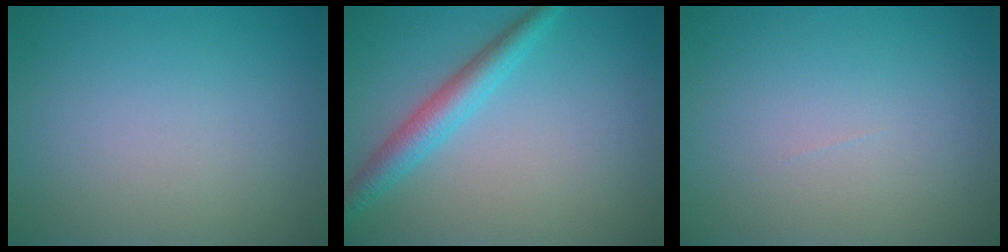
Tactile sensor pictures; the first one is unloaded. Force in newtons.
{"total": 3.4, "press": 3.4, "slide": 0.1}
{"total": 0.0}